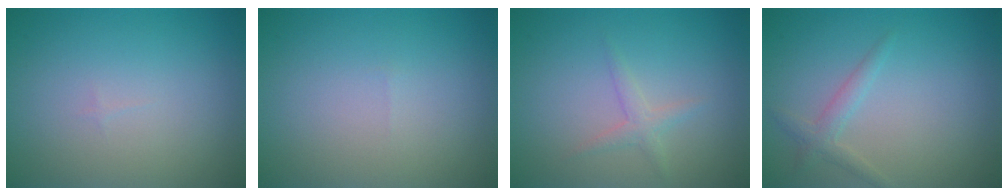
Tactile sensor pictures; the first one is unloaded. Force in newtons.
{"total": 0.0}
{"total": 1.3, "press": 1.3, "slide": 0.0}
{"total": 1.6, "press": 1.6, "slide": 0.1}